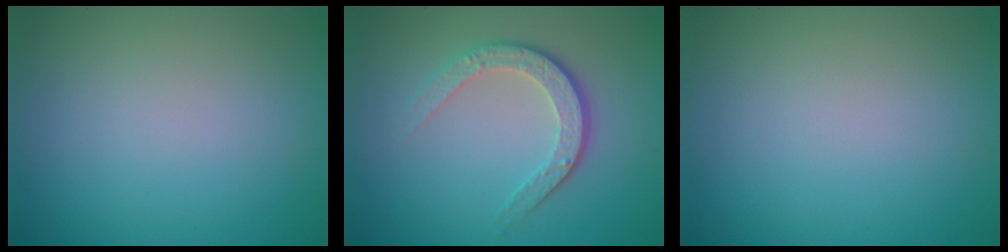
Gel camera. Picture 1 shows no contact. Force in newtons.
{"total": 3.4, "press": 2.6, "slide": 2.2}
{"total": 0.0}